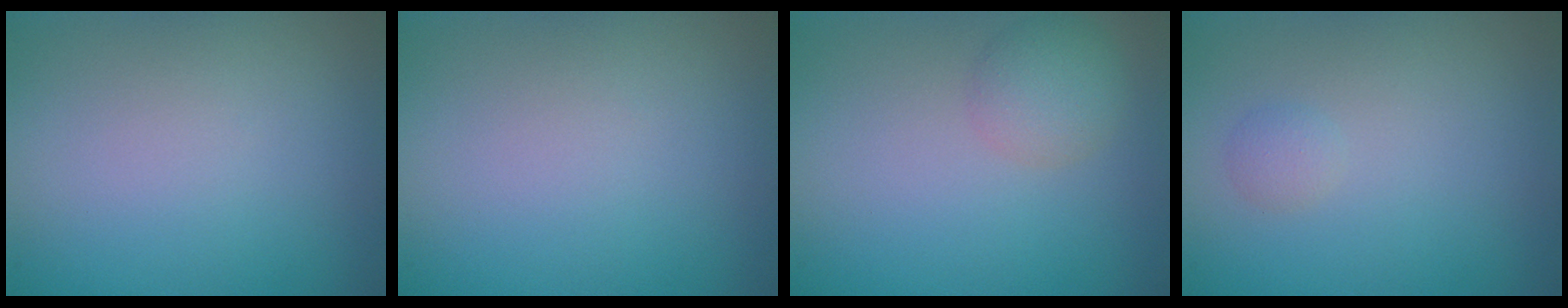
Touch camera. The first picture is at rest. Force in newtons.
{"total": 0.0}
{"total": 2.5, "press": 2.5, "slide": 0.1}
{"total": 0.9, "press": 0.9, "slide": 0.0}